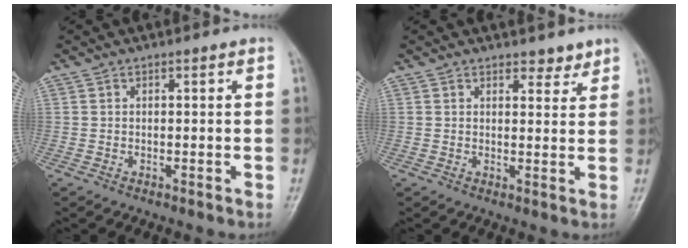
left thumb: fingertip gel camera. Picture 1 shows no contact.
{"total": 2.9, "force": [2.4, 1.4, 0.9], "torque": [0.007, -0.016, 0.033]}